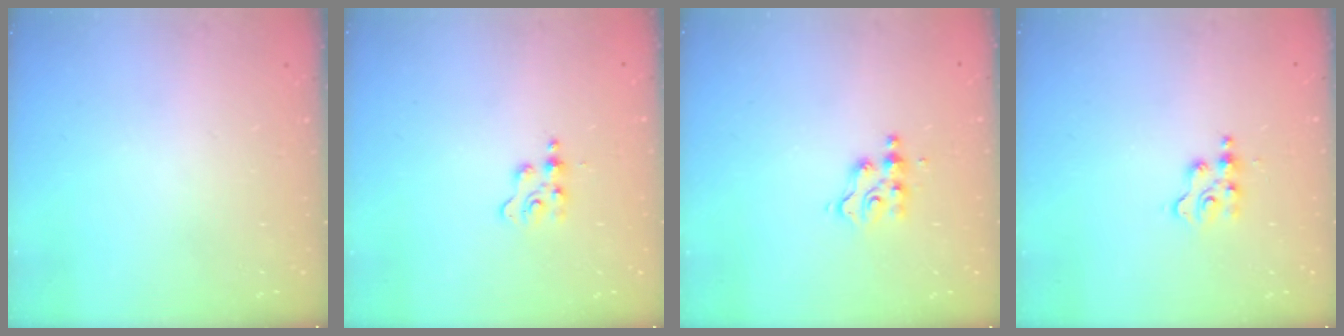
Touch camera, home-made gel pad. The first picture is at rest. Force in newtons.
{"total": 2.3, "press": 2.3, "slide": 0.4}
{"total": 4.3, "press": 4.3, "slide": 0.1}
{"total": 3.7, "press": 3.7, "slide": 0.6}